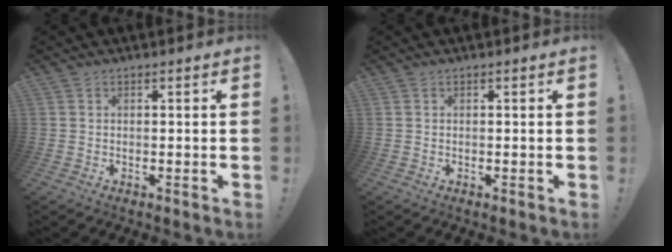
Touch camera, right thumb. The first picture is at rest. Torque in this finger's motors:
{"motor_torque": [0.06, 0.05, -0.08, 0.09, 0.00]}